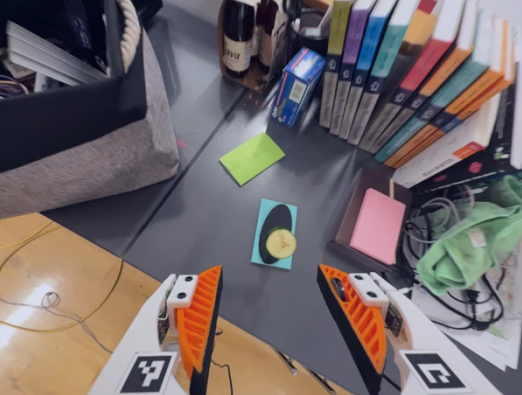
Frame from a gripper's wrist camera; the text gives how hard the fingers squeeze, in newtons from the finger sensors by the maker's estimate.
{"total": 0.0}